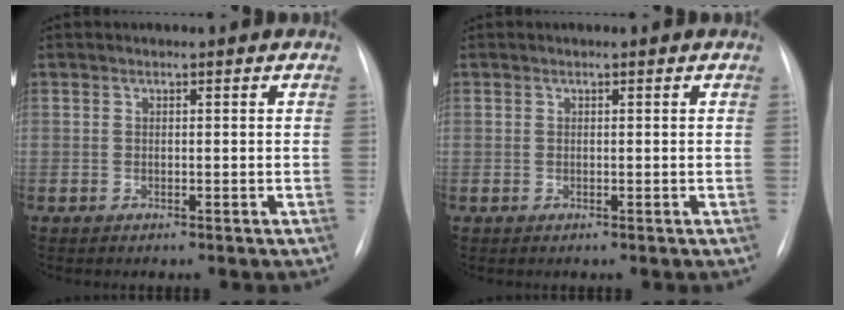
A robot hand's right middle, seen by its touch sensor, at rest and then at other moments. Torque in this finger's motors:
{"motor_torque": [-0.16, 0.05, 0.00, 0.01]}